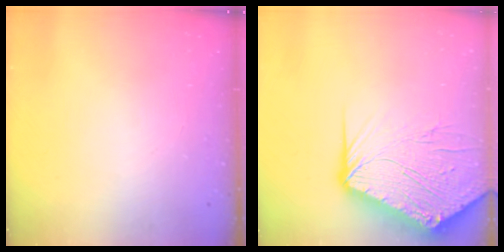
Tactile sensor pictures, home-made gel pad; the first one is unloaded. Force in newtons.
{"total": 17.4, "press": 17.2, "slide": 2.1}